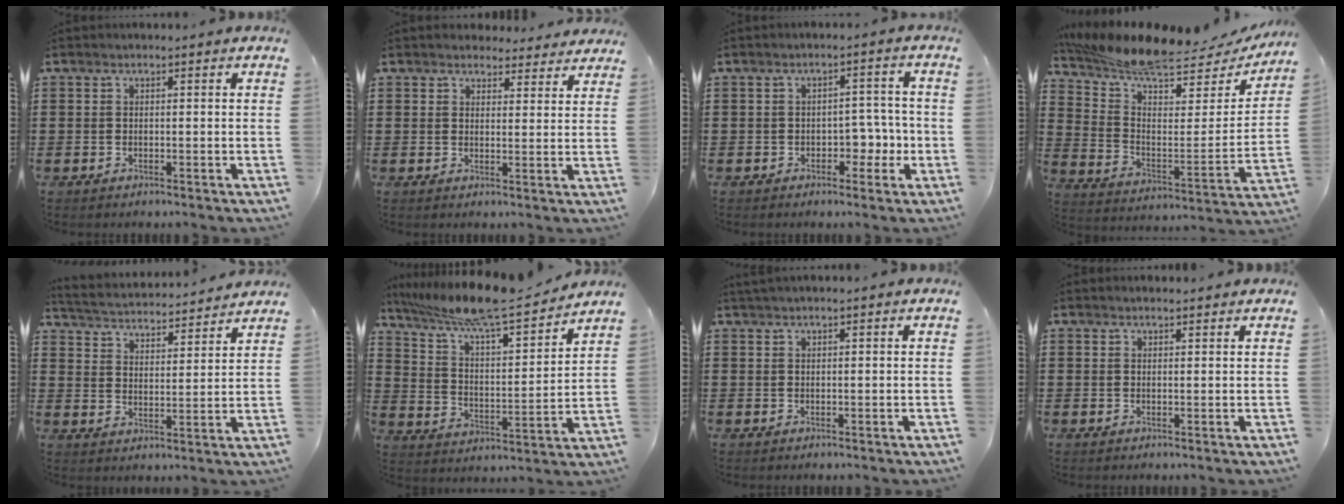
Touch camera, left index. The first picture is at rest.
{"total": 3.5, "force": [3.4, 1.1, 0.2], "torque": [-0.007, -0.012, 0.062]}
{"total": 3.9, "force": [-1.4, 2.7, 2.5], "torque": [-0.036, 0.000, -0.034]}
{"total": 10.2, "force": [9.1, 1.0, 4.5], "torque": [-0.119, -0.070, 0.155]}
{"total": 3.3, "force": [3.3, -0.1, 0.0], "torque": [-0.024, -0.030, 0.051]}
{"total": 10.3, "force": [8.8, 0.6, 5.3], "torque": [-0.135, -0.056, 0.148]}
{"total": 0.9, "force": [0.7, -0.1, 0.5], "torque": [-0.011, 0.001, 0.014]}
{"total": 1.0, "force": [1.0, 0.1, 0.1], "torque": [-0.003, 0.000, 0.020]}